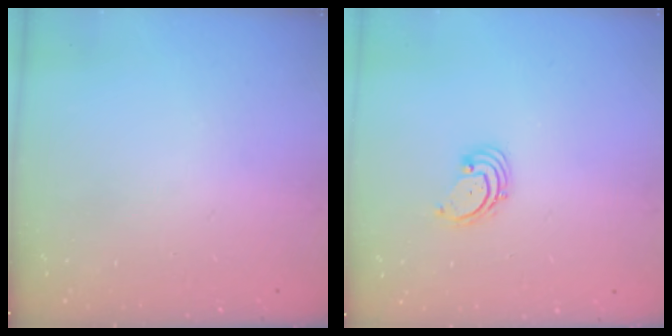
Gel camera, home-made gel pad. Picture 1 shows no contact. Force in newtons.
{"total": 1.6, "press": 1.6, "slide": 0.2}